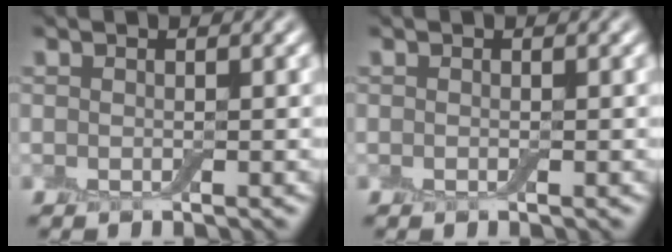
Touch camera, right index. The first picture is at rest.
{"total": 0.0}